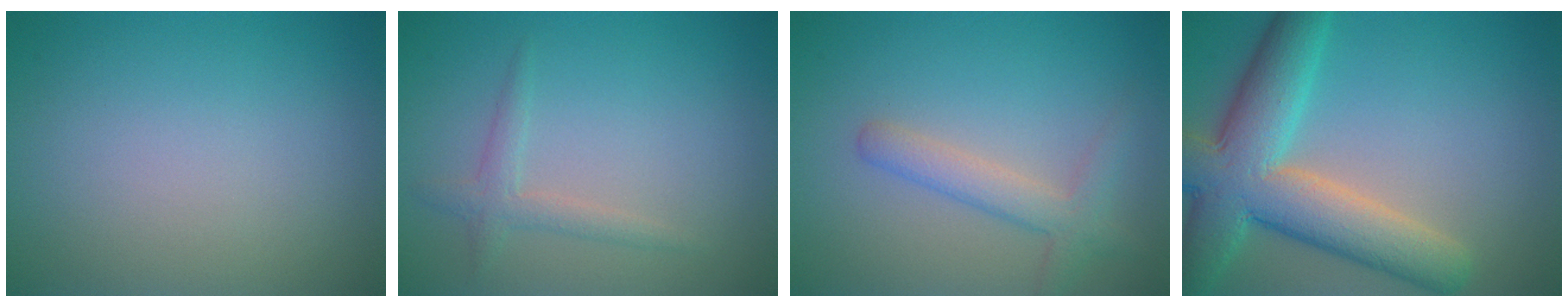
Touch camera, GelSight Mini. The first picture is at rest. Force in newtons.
{"total": 1.7, "press": 1.7, "slide": 0.0}
{"total": 2.8, "press": 2.8, "slide": 0.1}
{"total": 9.5, "press": 9.5, "slide": 0.7}